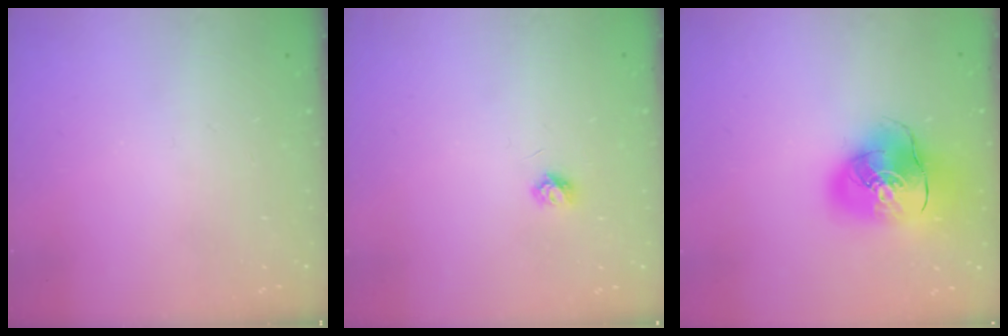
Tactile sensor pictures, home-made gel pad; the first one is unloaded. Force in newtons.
{"total": 3.7, "press": 3.7, "slide": 0.5}
{"total": 15.9, "press": 15.6, "slide": 2.7}